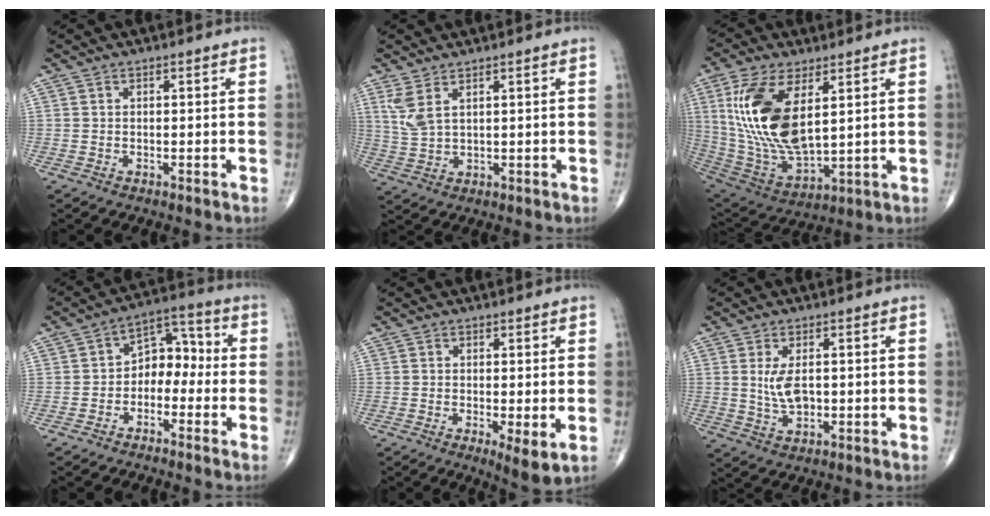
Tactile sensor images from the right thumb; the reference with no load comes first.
{"total": 4.7, "force": [2.4, 1.7, 3.6], "torque": [-0.085, -0.007, 0.061]}
{"total": 19.4, "force": [5.2, 9.0, 16.3], "torque": [-0.330, -0.028, 0.111]}
{"total": 7.8, "force": [-1.9, 5.5, 5.2], "torque": [-0.048, 0.046, -0.046]}
{"total": 4.6, "force": [-0.8, 1.2, 4.4], "torque": [-0.073, -0.018, -0.015]}
{"total": 4.9, "force": [0.5, 2.5, 4.2], "torque": [-0.081, -0.011, 0.016]}